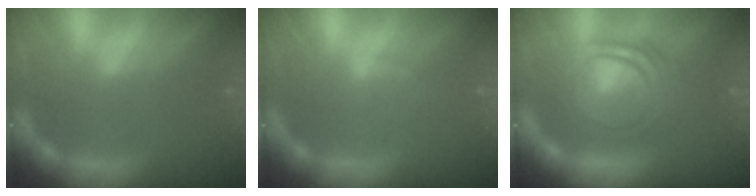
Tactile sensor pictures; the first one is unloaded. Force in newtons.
{"total": 1.4}
{"total": 8.1}